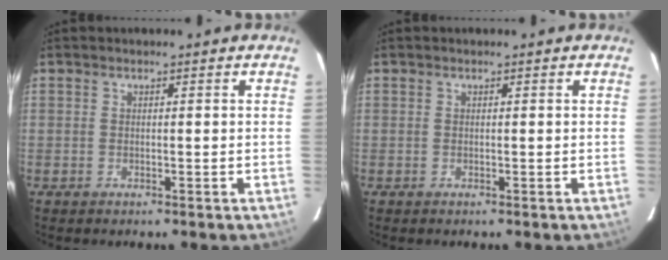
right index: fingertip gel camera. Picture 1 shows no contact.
{"total": 0.0}